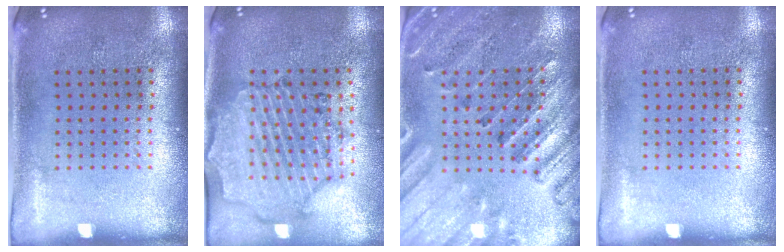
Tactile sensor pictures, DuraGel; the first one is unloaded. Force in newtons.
{"total": 1.6, "press": 1.6, "slide": 0.4}
{"total": 2.7, "press": 2.6, "slide": 0.8}
{"total": 0.0}